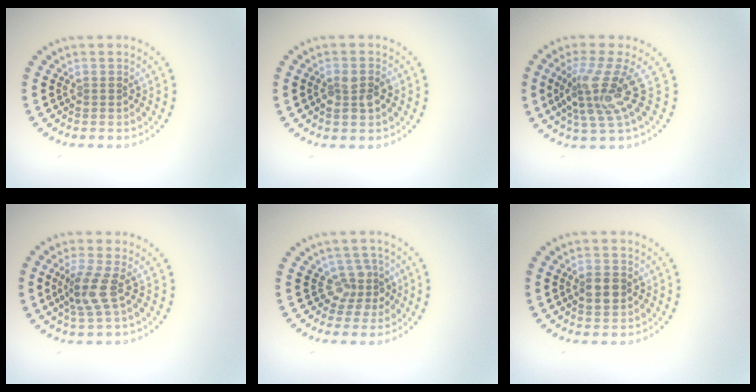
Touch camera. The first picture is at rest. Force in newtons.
{"total": 2.0, "press": 1.9, "slide": 0.4}
{"total": 4.2, "press": 3.1, "slide": 2.8}
{"total": 2.8, "press": 2.1, "slide": 1.9}
{"total": 2.6, "press": 1.9, "slide": 1.9}
{"total": 2.9, "press": 2.9, "slide": 0.1}